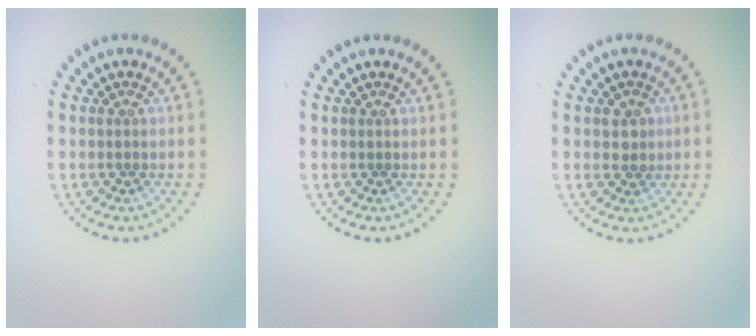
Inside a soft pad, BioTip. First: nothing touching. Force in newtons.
{"total": 0.0}
{"total": 1.7, "press": 1.6, "slide": 0.5}